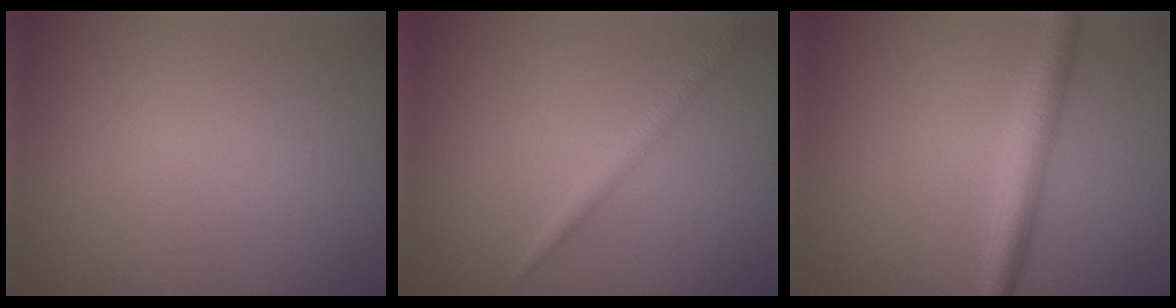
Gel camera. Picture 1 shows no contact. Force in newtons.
{"total": 1.5, "press": 1.5, "slide": 0.0}
{"total": 3.4, "press": 3.4, "slide": 0.0}